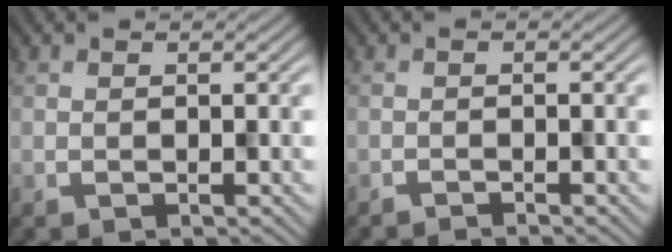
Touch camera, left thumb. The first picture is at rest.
{"total": 1.3, "force": [-1.3, 0.0, 0.0], "torque": [0.002, 0.000, -0.022]}